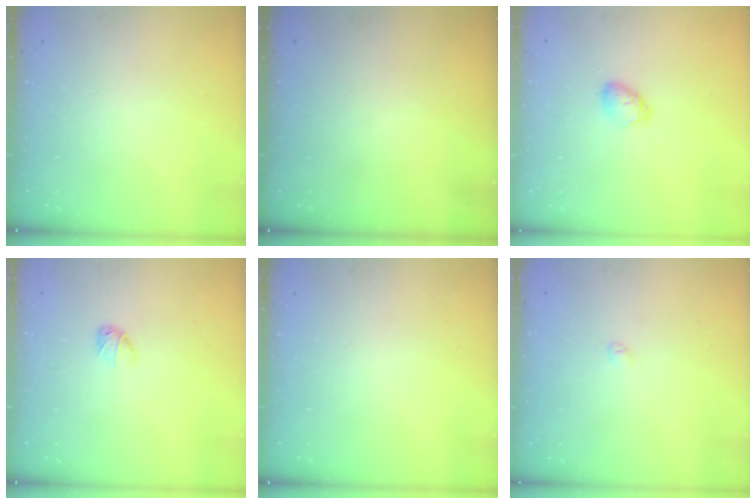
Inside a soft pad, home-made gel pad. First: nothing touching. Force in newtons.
{"total": 0.0}
{"total": 4.5, "press": 4.4, "slide": 0.8}
{"total": 3.4, "press": 3.3, "slide": 0.7}
{"total": 0.0}
{"total": 2.3, "press": 2.3, "slide": 0.3}